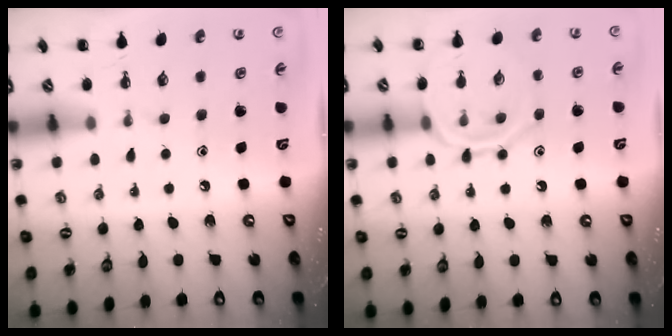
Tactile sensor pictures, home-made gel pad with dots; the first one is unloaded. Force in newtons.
{"total": 11.4, "press": 11.4, "slide": 0.8}